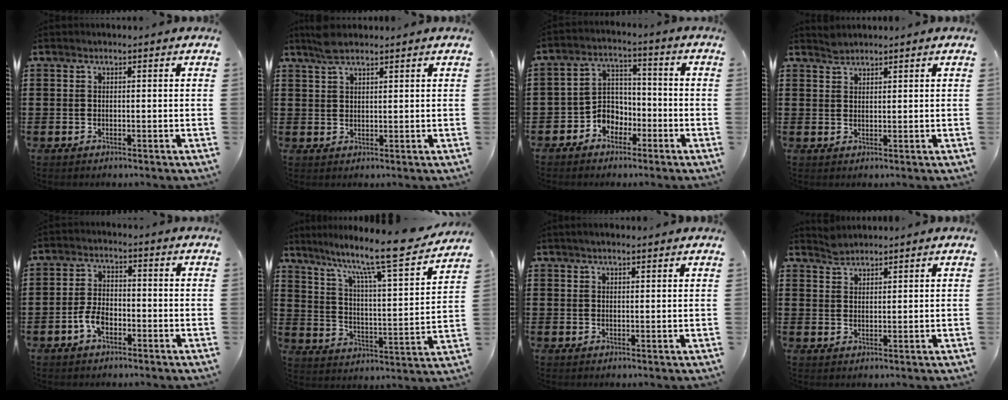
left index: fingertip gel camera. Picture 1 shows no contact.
{"total": 3.7, "force": [2.8, 1.0, 2.2], "torque": [-0.049, 0.003, 0.052]}
{"total": 5.1, "force": [-3.1, 3.9, 1.3], "torque": [-0.032, 0.011, -0.061]}
{"total": 1.5, "force": [1.5, 0.3, 0.2], "torque": [-0.007, -0.001, 0.029]}
{"total": 4.3, "force": [-1.8, 2.2, 3.2], "torque": [-0.084, -0.003, -0.041]}
{"total": 11.6, "force": [9.8, 0.3, 6.3], "torque": [-0.131, -0.075, 0.153]}
{"total": 1.5, "force": [1.2, 0.2, 0.9], "torque": [-0.018, 0.003, 0.021]}
{"total": 2.1, "force": [2.1, 0.5, 0.2], "torque": [-0.010, 0.000, 0.041]}